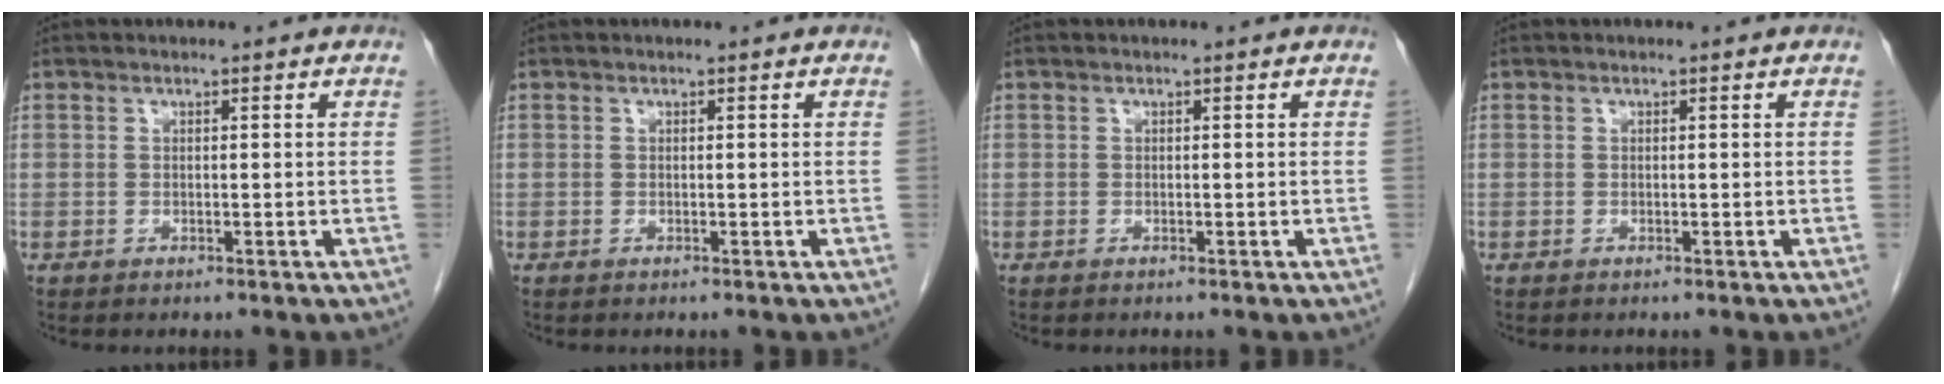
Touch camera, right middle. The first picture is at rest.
{"total": 0.0}
{"total": 0.0}
{"total": 0.0}